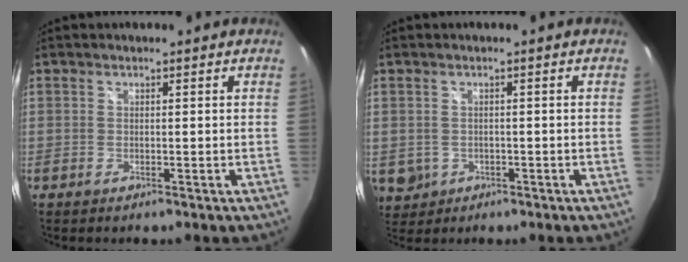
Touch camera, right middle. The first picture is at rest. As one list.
[{"total": 6.0, "force": [-1.1, 5.4, 2.3], "torque": [-0.061, -0.006, -0.003]}]